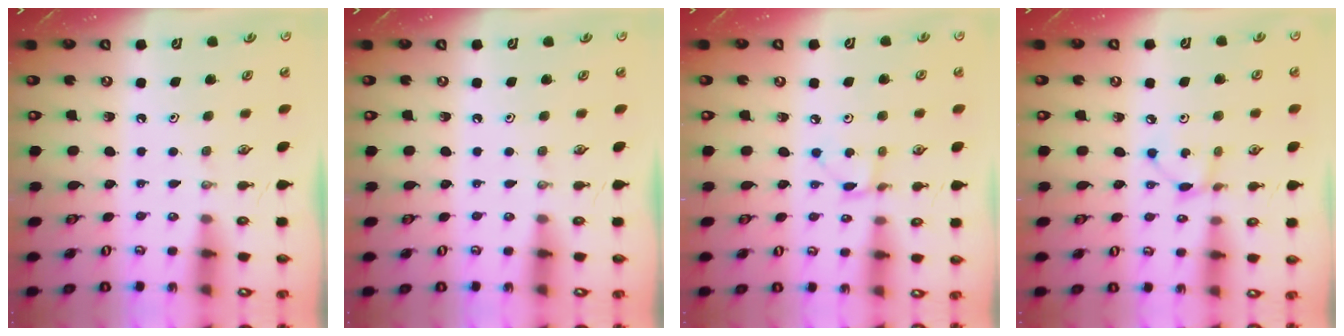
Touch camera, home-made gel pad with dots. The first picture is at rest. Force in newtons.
{"total": 0.0}
{"total": 1.8, "press": 1.8, "slide": 0.3}
{"total": 3.3, "press": 3.3, "slide": 0.1}